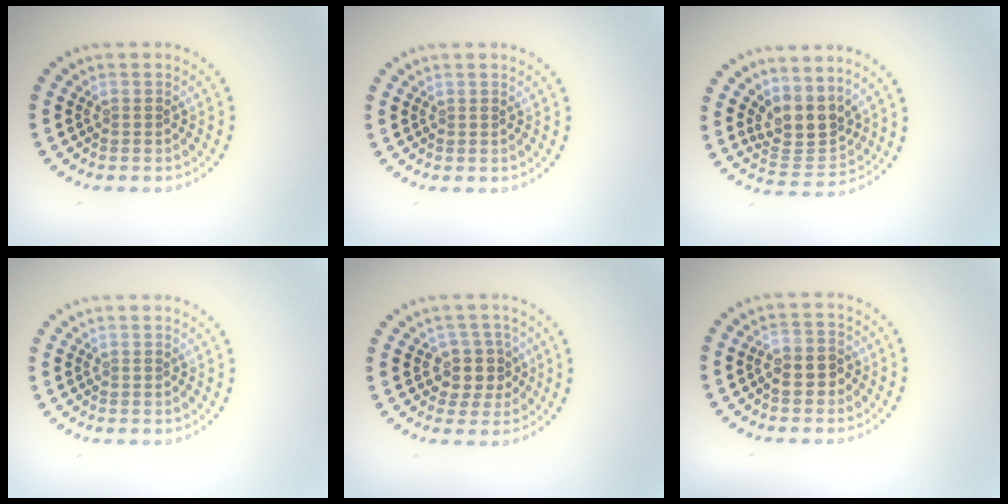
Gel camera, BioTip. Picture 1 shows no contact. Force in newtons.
{"total": 0.0}
{"total": 3.6, "press": 2.7, "slide": 2.4}
{"total": 0.0}
{"total": 2.9, "press": 2.6, "slide": 1.4}
{"total": 2.1, "press": 2.0, "slide": 0.7}